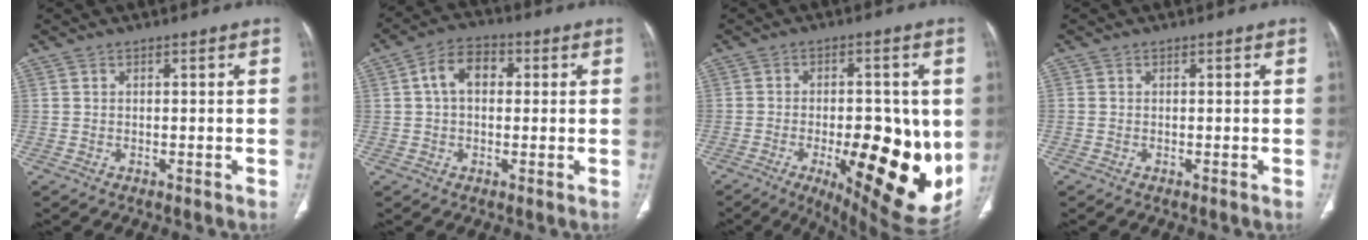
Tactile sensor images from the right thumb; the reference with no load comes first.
{"total": 7.4, "force": [1.2, 5.0, 5.3], "torque": [-0.082, 0.019, 0.014]}
{"total": 22.4, "force": [-4.3, 8.6, 20.2], "torque": [-0.230, -0.020, -0.034]}
{"total": 0.0}